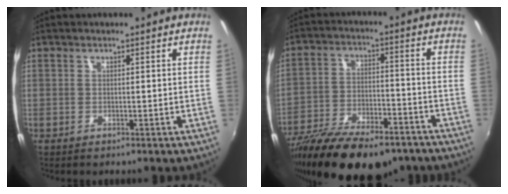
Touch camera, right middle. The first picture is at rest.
{"total": 23.1, "force": [-17.3, 8.3, 12.8], "torque": [-0.247, -0.042, -0.269]}